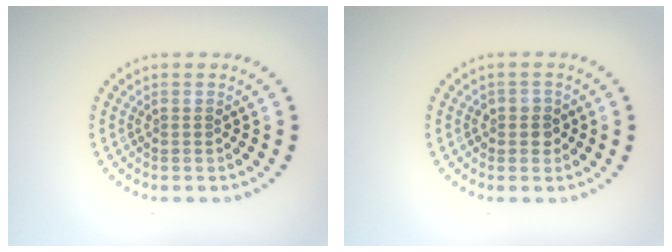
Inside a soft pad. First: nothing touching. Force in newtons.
{"total": 1.6, "press": 1.4, "slide": 0.7}